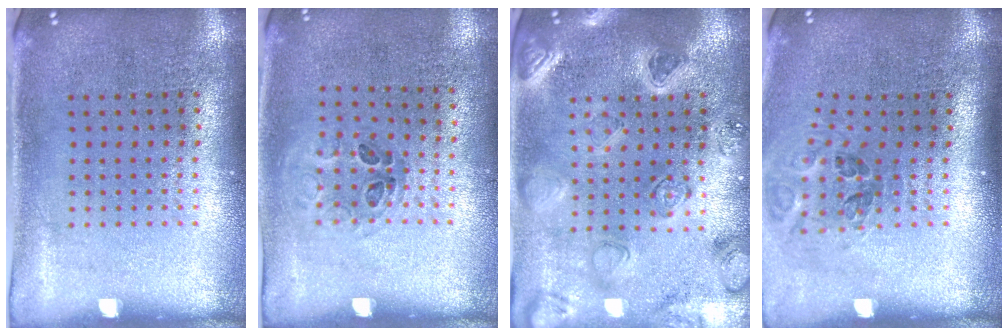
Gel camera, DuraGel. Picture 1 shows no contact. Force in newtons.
{"total": 1.1, "press": 0.7, "slide": 0.8}
{"total": 2.2, "press": 2.2, "slide": 0.4}
{"total": 1.2, "press": 1.1, "slide": 0.5}